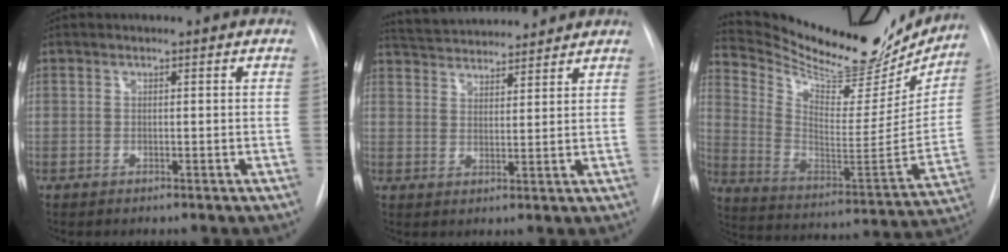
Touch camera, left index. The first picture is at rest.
{"total": 11.3, "force": [10.7, 1.8, 3.1], "torque": [-0.055, 0.019, 0.164]}
{"total": 27.1, "force": [24.2, 6.4, 10.2], "torque": [-0.167, -0.065, 0.345]}